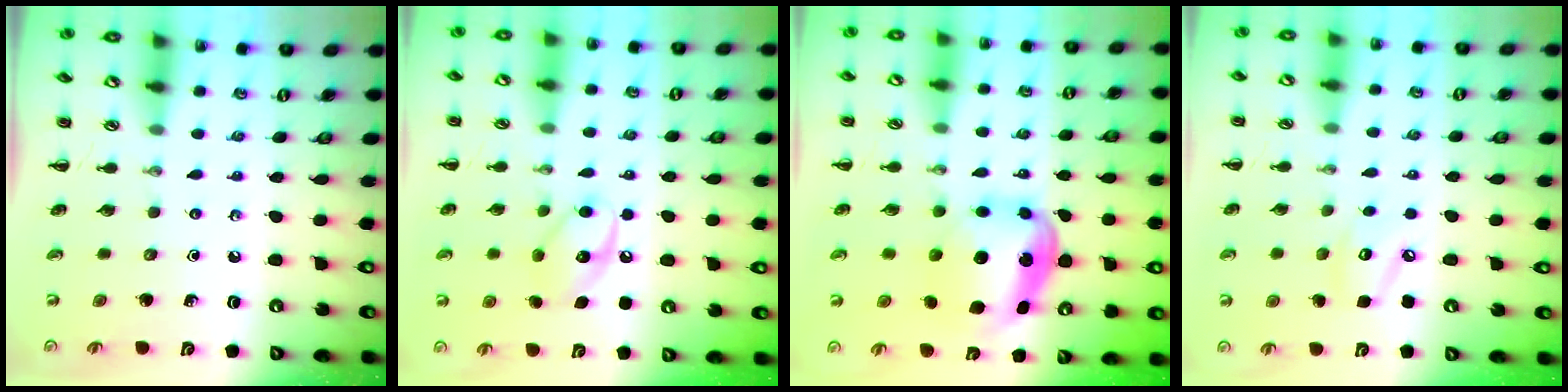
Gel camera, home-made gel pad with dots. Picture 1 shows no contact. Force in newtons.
{"total": 10.7, "press": 10.6, "slide": 1.2}
{"total": 7.0, "press": 6.8, "slide": 1.5}
{"total": 5.4, "press": 5.3, "slide": 0.8}